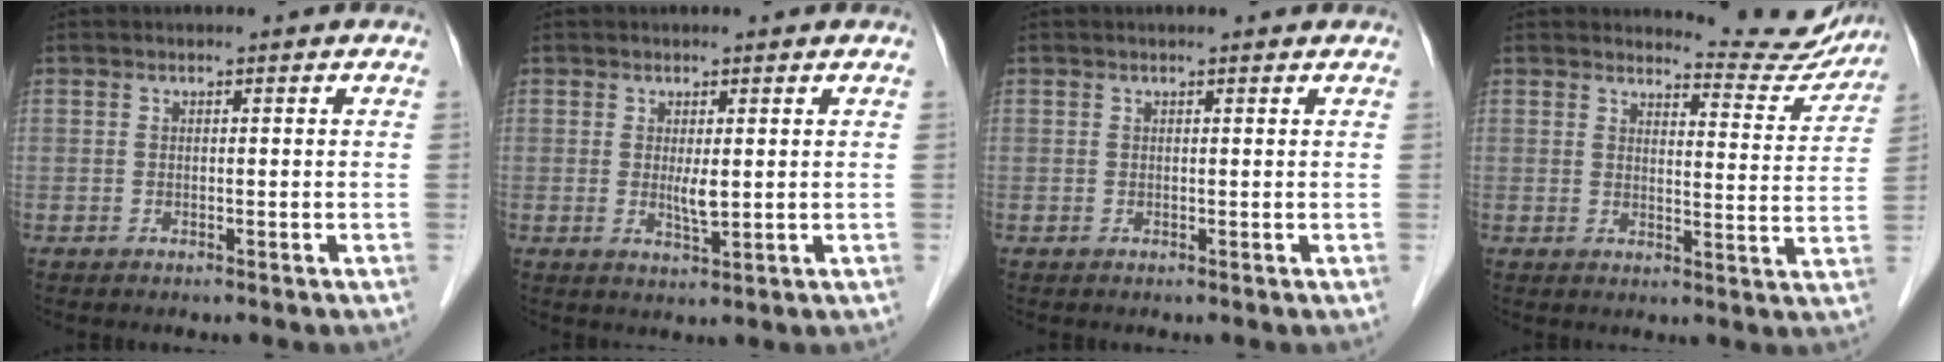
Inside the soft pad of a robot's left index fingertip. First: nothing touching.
{"total": 2.4, "force": [0.3, 0.4, 2.4], "torque": [-0.045, -0.007, 0.009]}
{"total": 1.7, "force": [1.5, 0.3, 0.8], "torque": [-0.011, 0.011, 0.018]}
{"total": 8.6, "force": [8.5, 1.2, -0.2], "torque": [0.010, -0.036, 0.092]}